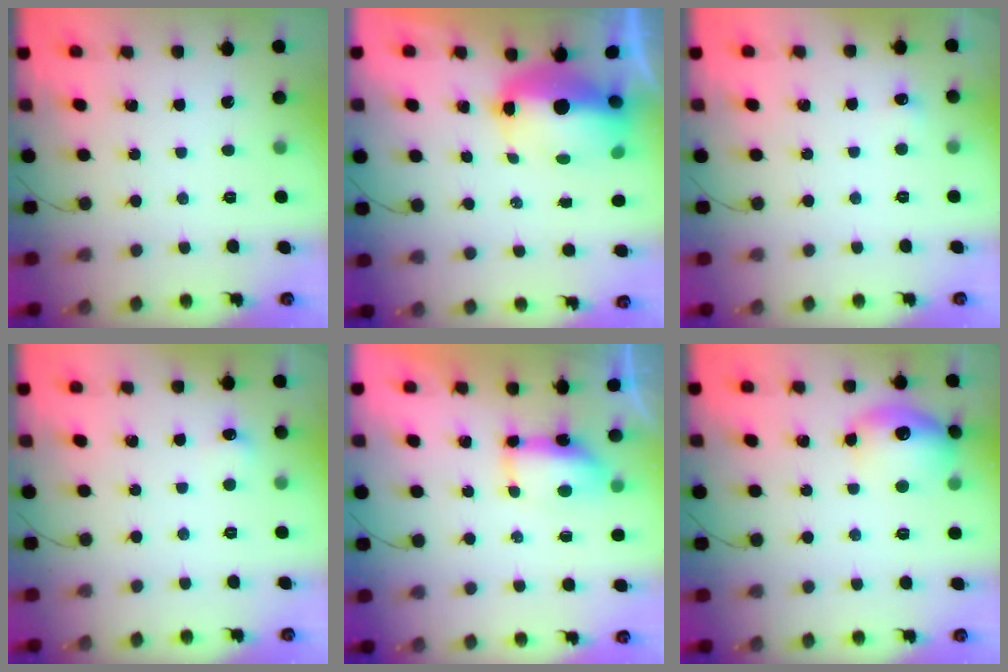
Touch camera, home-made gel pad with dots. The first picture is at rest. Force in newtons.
{"total": 10.6, "press": 10.4, "slide": 1.7}
{"total": 3.8, "press": 3.6, "slide": 1.1}
{"total": 3.8, "press": 3.6, "slide": 1.2}
{"total": 6.8, "press": 6.8, "slide": 0.4}
{"total": 14.8, "press": 14.8, "slide": 1.0}